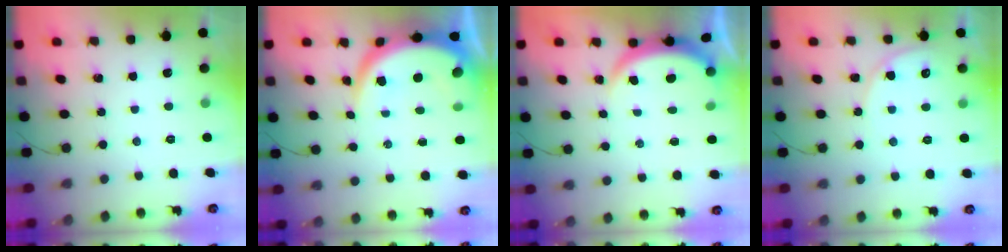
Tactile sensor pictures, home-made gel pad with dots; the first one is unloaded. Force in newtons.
{"total": 8.9, "press": 8.9, "slide": 0.7}
{"total": 3.8, "press": 3.8, "slide": 0.4}
{"total": 5.6, "press": 5.6, "slide": 0.3}